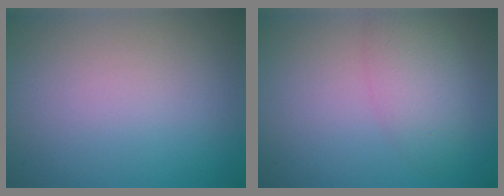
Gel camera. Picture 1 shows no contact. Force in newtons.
{"total": 3.7, "press": 3.7, "slide": 0.1}